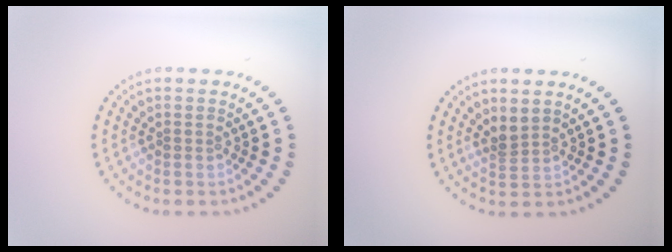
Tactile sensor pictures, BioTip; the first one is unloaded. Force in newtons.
{"total": 1.6, "press": 1.2, "slide": 1.2}